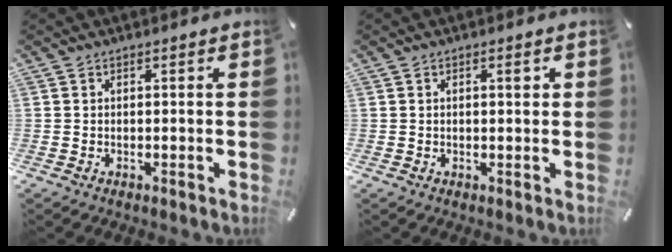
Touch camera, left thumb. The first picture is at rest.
{"total": 1.6, "force": [0.5, 0.5, 1.5], "torque": [-0.021, 0.001, 0.004]}